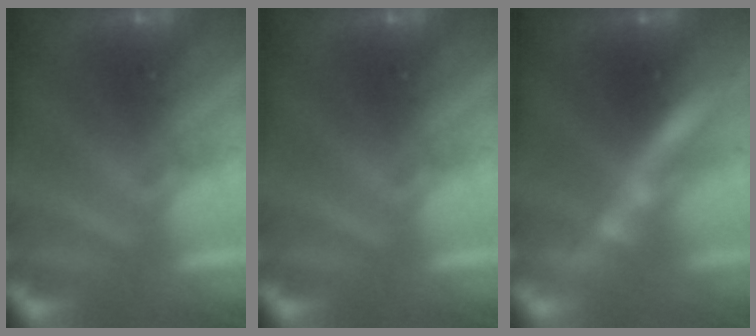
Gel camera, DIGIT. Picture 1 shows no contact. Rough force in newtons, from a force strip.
{"total": 0.0}
{"total": 3.3}